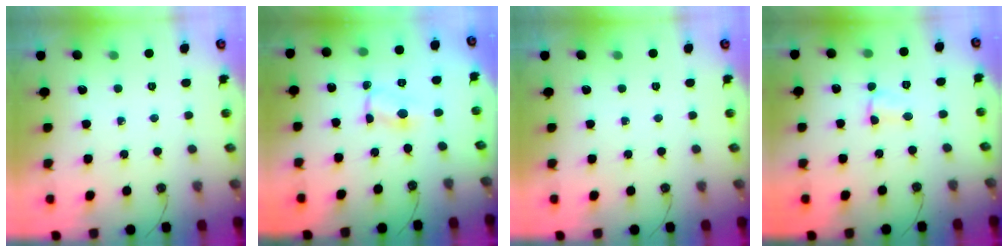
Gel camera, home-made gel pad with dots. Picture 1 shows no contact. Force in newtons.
{"total": 1.3, "press": 1.3, "slide": 0.2}
{"total": 0.0}
{"total": 2.9, "press": 0.9, "slide": 2.7}